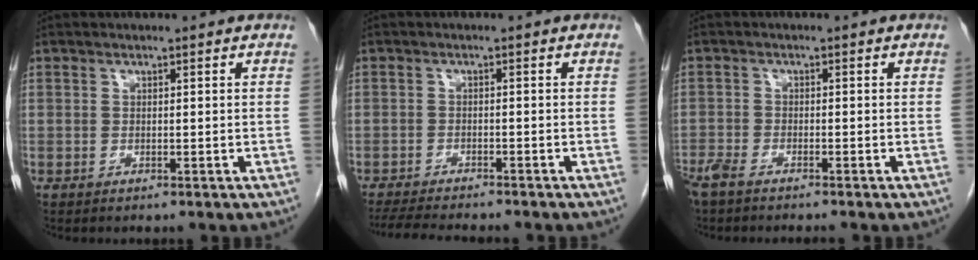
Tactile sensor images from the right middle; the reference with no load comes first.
{"total": 9.0, "force": [-8.1, 0.9, 3.9], "torque": [-0.058, -0.015, -0.121]}
{"total": 4.7, "force": [-4.0, 0.6, 2.3], "torque": [-0.044, -0.010, -0.070]}